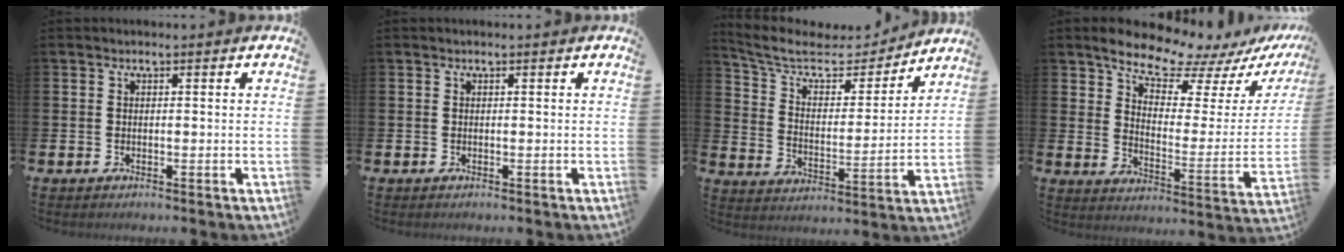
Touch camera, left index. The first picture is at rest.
{"total": 0.0}
{"total": 8.0, "force": [6.5, 3.4, 3.2], "torque": [-0.088, -0.042, 0.105]}
{"total": 10.8, "force": [10.0, 2.7, 3.3], "torque": [-0.090, -0.081, 0.171]}